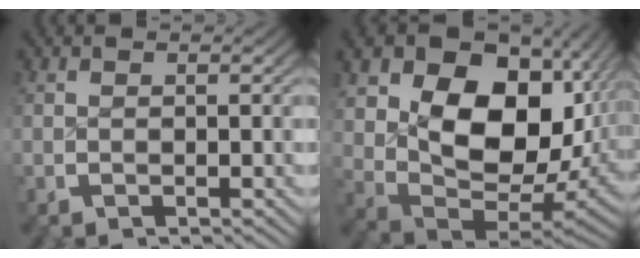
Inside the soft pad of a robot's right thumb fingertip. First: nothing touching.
{"total": 17.1, "force": [1.5, 11.5, 12.6], "torque": [-0.226, -0.054, 0.035]}